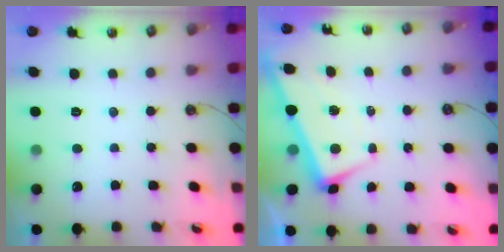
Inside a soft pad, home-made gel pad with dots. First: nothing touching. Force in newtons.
{"total": 1.9, "press": 1.8, "slide": 0.6}